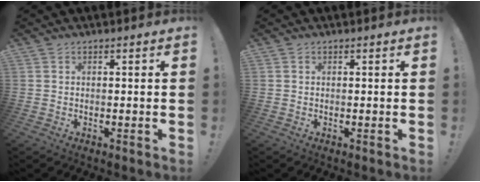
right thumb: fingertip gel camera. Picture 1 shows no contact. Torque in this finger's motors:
{"motor_torque": [-0.07, -0.20, -0.16, 0.03, 0.04]}